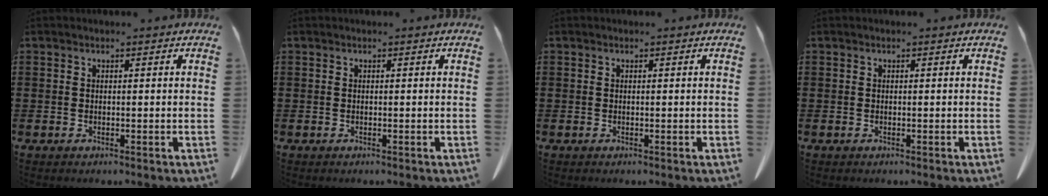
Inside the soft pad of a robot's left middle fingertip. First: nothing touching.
{"total": 0.0}
{"total": 0.0}
{"total": 0.0}